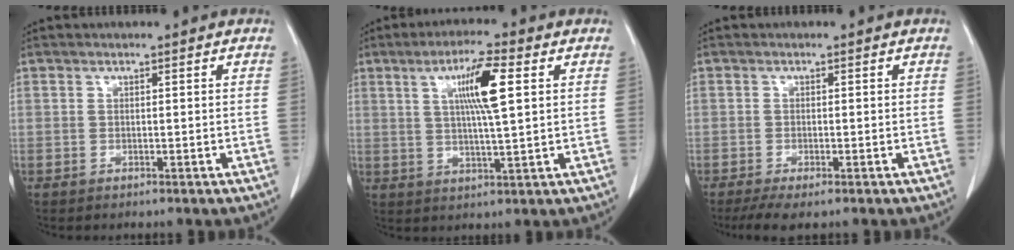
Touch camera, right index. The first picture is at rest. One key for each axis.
{"total": 8.6, "fx": 2.6, "fy": 0.3, "fz": 8.2, "tx": -0.147, "ty": 0.004, "tz": 0.044}
{"total": 4.2, "fx": -3.0, "fy": 0.9, "fz": 2.8, "tx": -0.050, "ty": -0.012, "tz": -0.048}